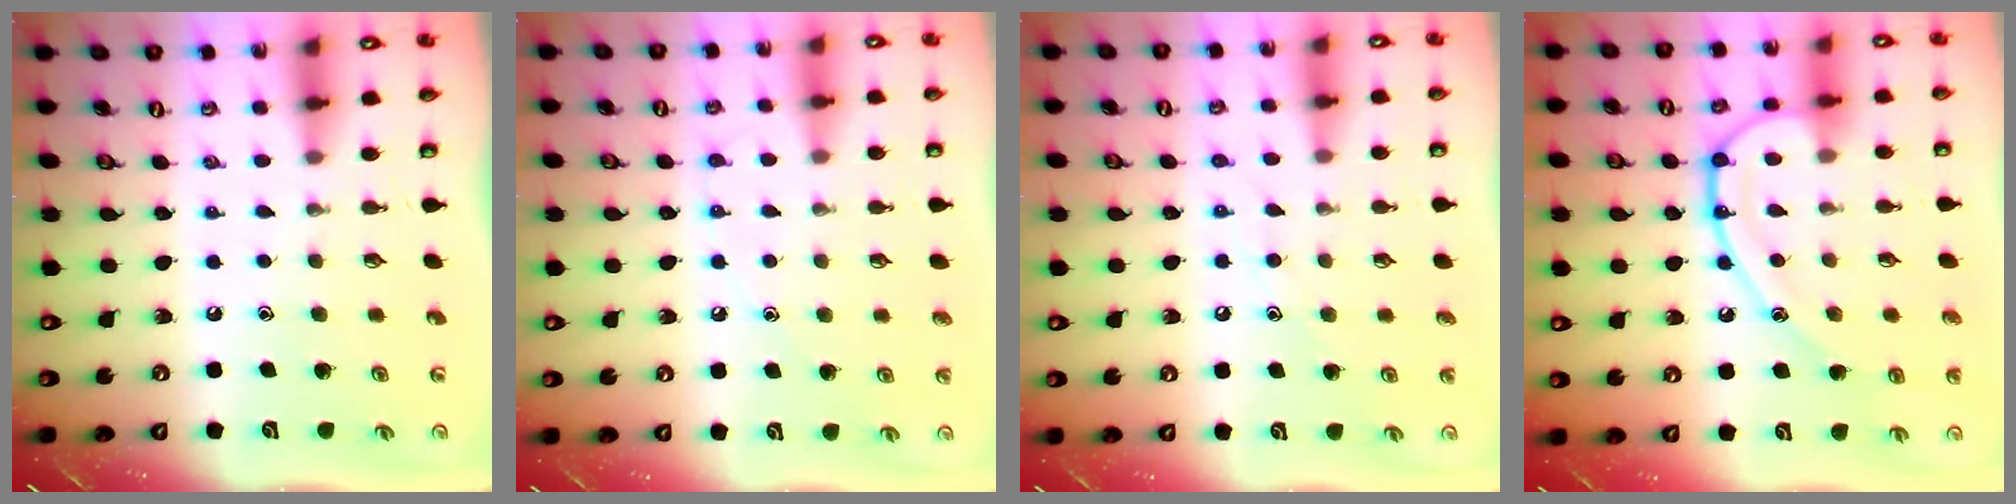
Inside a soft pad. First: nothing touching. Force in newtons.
{"total": 6.7, "press": 6.5, "slide": 1.3}
{"total": 7.3, "press": 7.2, "slide": 0.7}
{"total": 13.2, "press": 13.1, "slide": 1.1}